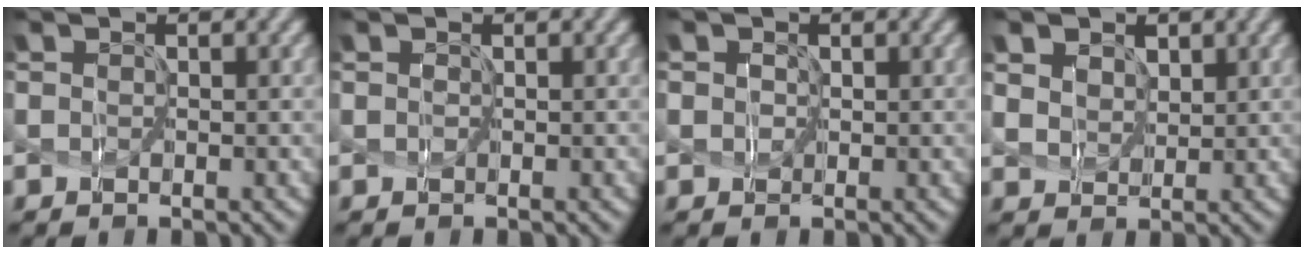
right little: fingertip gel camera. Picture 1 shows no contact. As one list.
[{"total": 0.0}, {"total": 2.0, "force": [0.7, 1.6, 0.8], "torque": [0.014, 0.018, -0.017]}, {"total": 5.6, "force": [3.2, 3.8, 2.6], "torque": [-0.064, 0.015, 0.041]}]